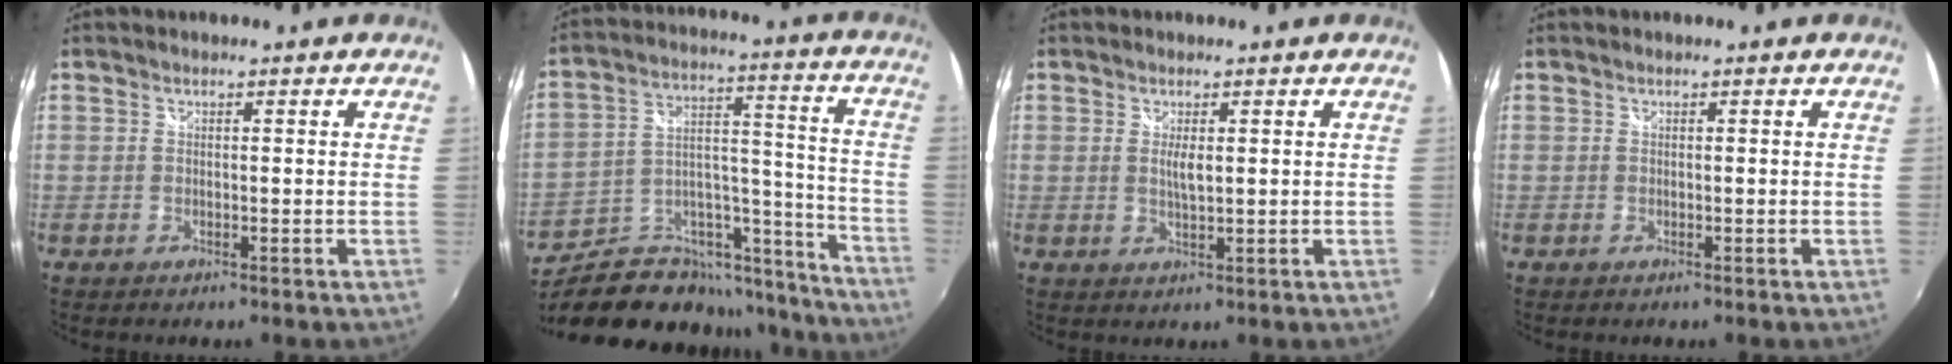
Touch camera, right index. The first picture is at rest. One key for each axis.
{"total": 24.6, "fx": -19.0, "fy": 11.8, "fz": 10.1, "tx": -0.166, "ty": 0.062, "tz": -0.265}
{"total": 2.4, "fx": 0.5, "fy": 0.7, "fz": 2.2, "tx": -0.039, "ty": -0.005, "tz": 0.008}
{"total": 0.0}